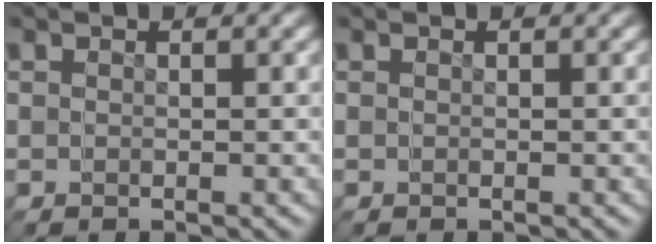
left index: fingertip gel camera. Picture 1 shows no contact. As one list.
[{"total": 0.0}]